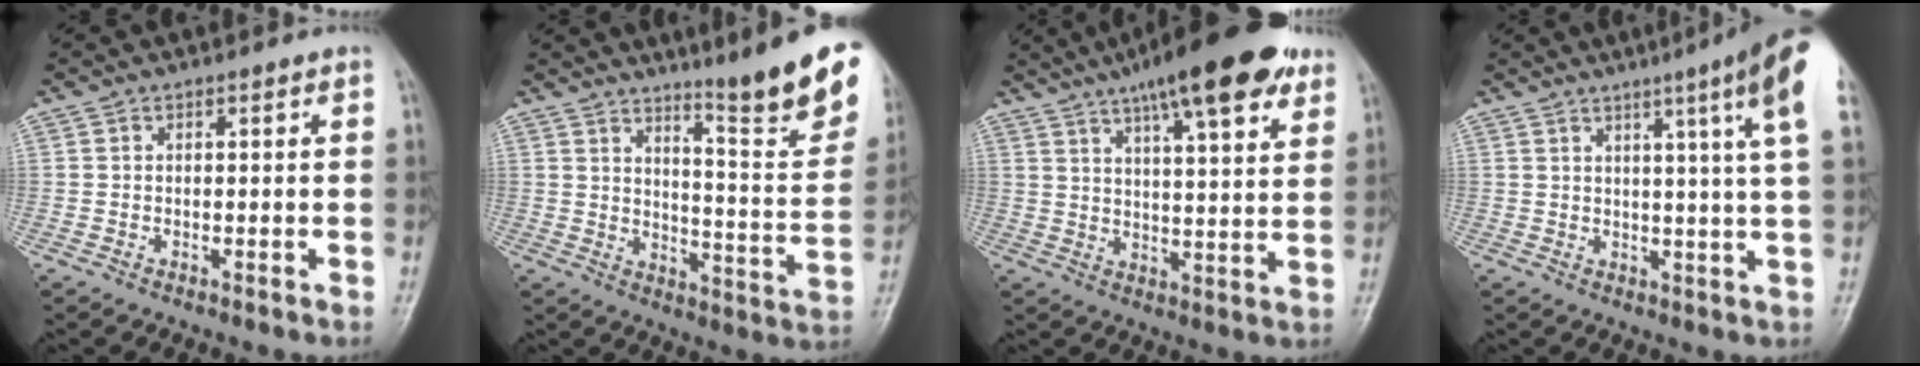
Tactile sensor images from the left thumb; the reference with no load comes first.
{"total": 17.3, "force": [12.4, 1.7, 11.9], "torque": [-0.131, -0.095, 0.176]}
{"total": 19.2, "force": [12.0, 5.1, 14.1], "torque": [-0.194, -0.022, 0.175]}
{"total": 12.7, "force": [6.3, -0.3, 11.1], "torque": [-0.149, -0.019, 0.067]}